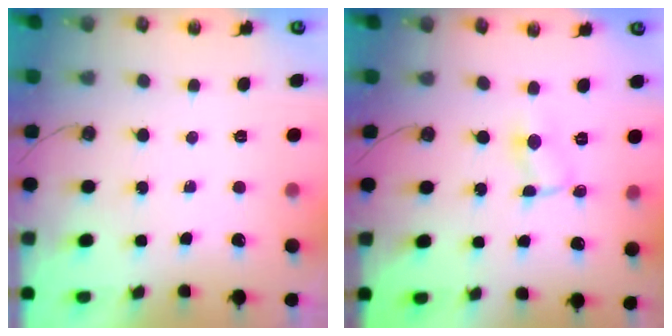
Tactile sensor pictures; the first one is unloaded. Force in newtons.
{"total": 1.2, "press": 1.2, "slide": 0.2}